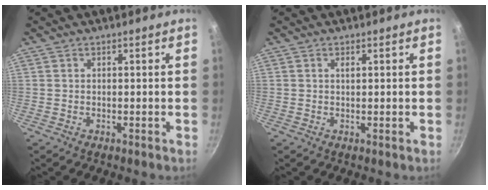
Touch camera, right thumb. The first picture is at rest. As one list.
[{"total": 0.8, "force": [0.3, 0.2, 0.7], "torque": [-0.011, -0.001, 0.003]}]